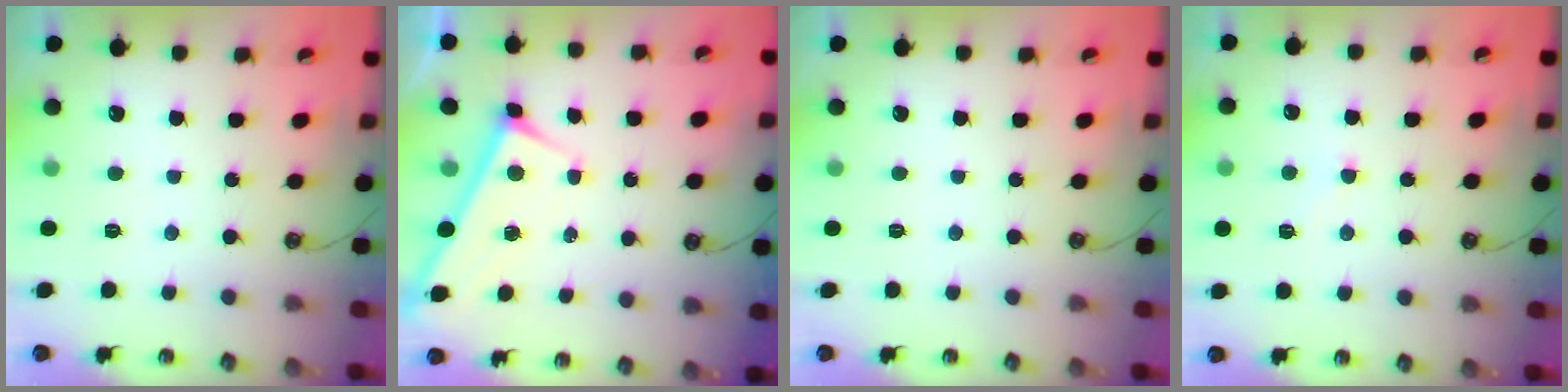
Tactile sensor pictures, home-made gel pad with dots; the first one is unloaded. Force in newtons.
{"total": 3.3, "press": 3.3, "slide": 0.3}
{"total": 0.0}
{"total": 2.5, "press": 2.5, "slide": 0.4}